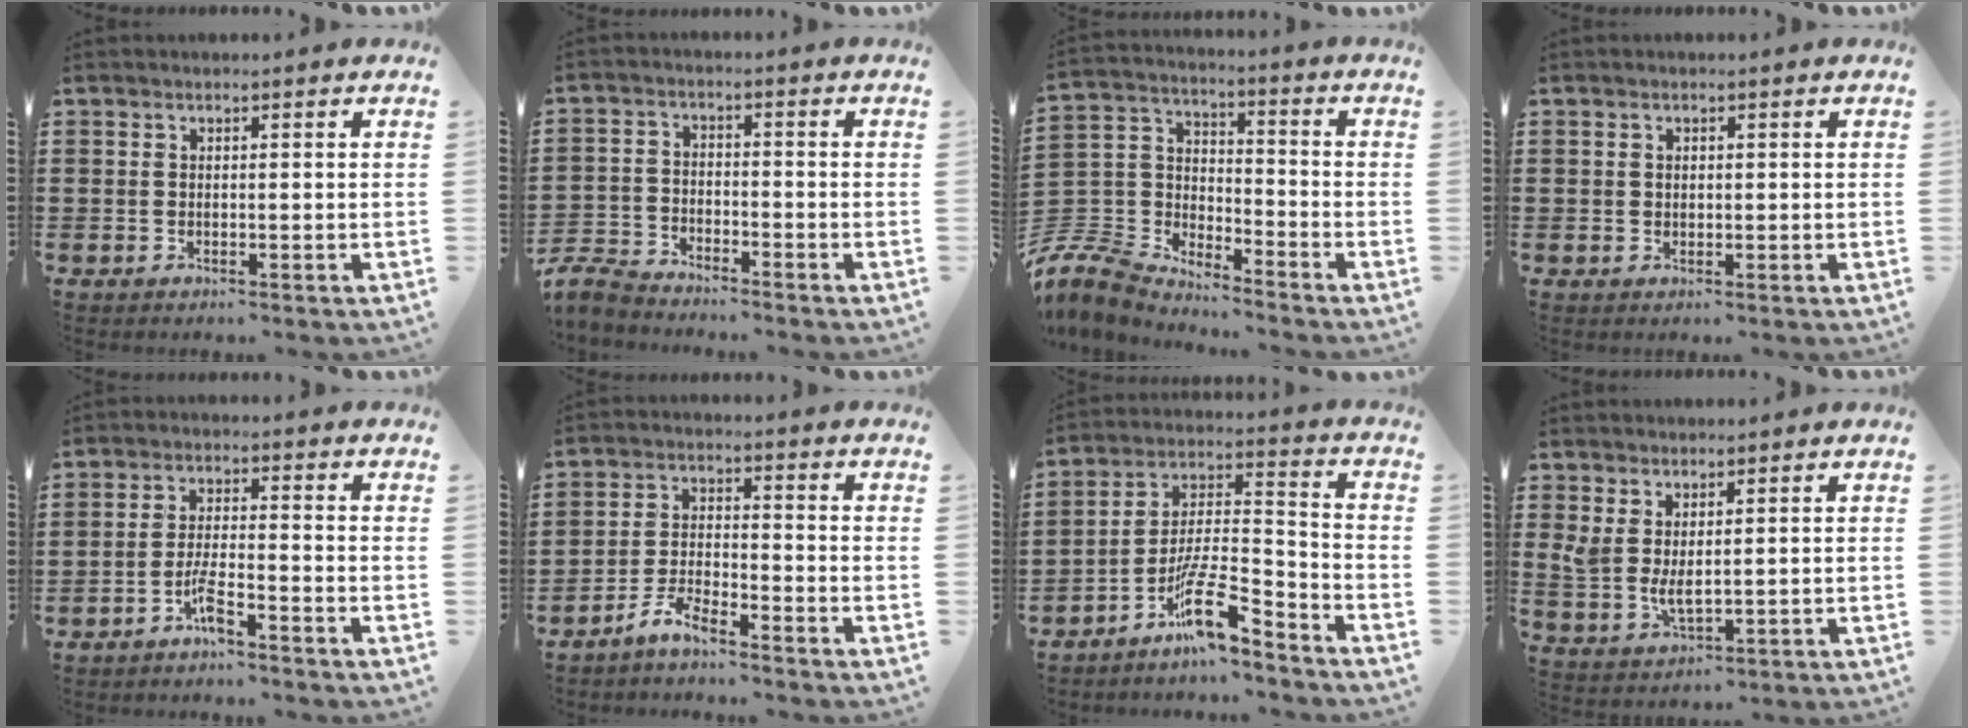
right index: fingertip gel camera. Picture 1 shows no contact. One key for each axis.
{"total": 4.2, "fx": -4.1, "fy": 0.7, "fz": 0.6, "tx": -0.042, "ty": -0.007, "tz": -0.094}
{"total": 7.3, "fx": -7.0, "fy": 2.0, "fz": 1.0, "tx": -0.068, "ty": -0.011, "tz": -0.154}
{"total": 0.8, "fx": 0.3, "fy": 0.6, "fz": 0.2, "tx": -0.006, "ty": 0.003, "tz": 0.007}
{"total": 4.3, "fx": -3.0, "fy": 0.4, "fz": 3.0, "tx": -0.074, "ty": -0.005, "tz": -0.060}
{"total": 4.4, "fx": -4.1, "fy": 0.2, "fz": 1.6, "tx": -0.045, "ty": 0.000, "tz": -0.085}
{"total": 10.7, "fx": -8.0, "fy": 1.8, "fz": 6.8, "tx": -0.135, "ty": 0.009, "tz": -0.156}
{"total": 3.9, "fx": 1.5, "fy": 1.6, "fz": 3.1, "tx": -0.072, "ty": -0.003, "tz": 0.028}